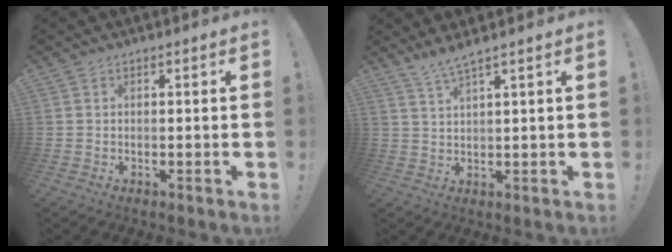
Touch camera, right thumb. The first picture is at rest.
{"total": 3.9, "force": [3.2, -0.3, 2.2], "torque": [-0.051, -0.013, 0.057]}